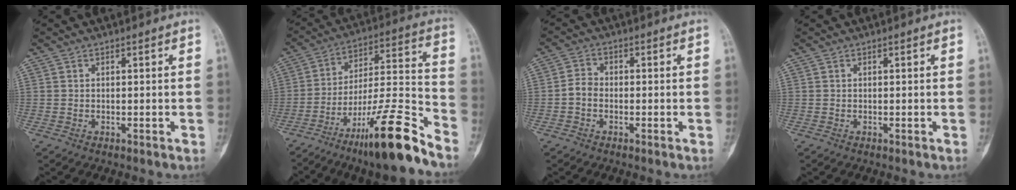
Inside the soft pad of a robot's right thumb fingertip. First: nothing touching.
{"total": 18.8, "force": [-13.3, 2.0, 13.1], "torque": [-0.227, 0.086, -0.221]}
{"total": 3.1, "force": [-0.9, 2.4, 1.7], "torque": [-0.025, 0.011, -0.026]}
{"total": 0.0}